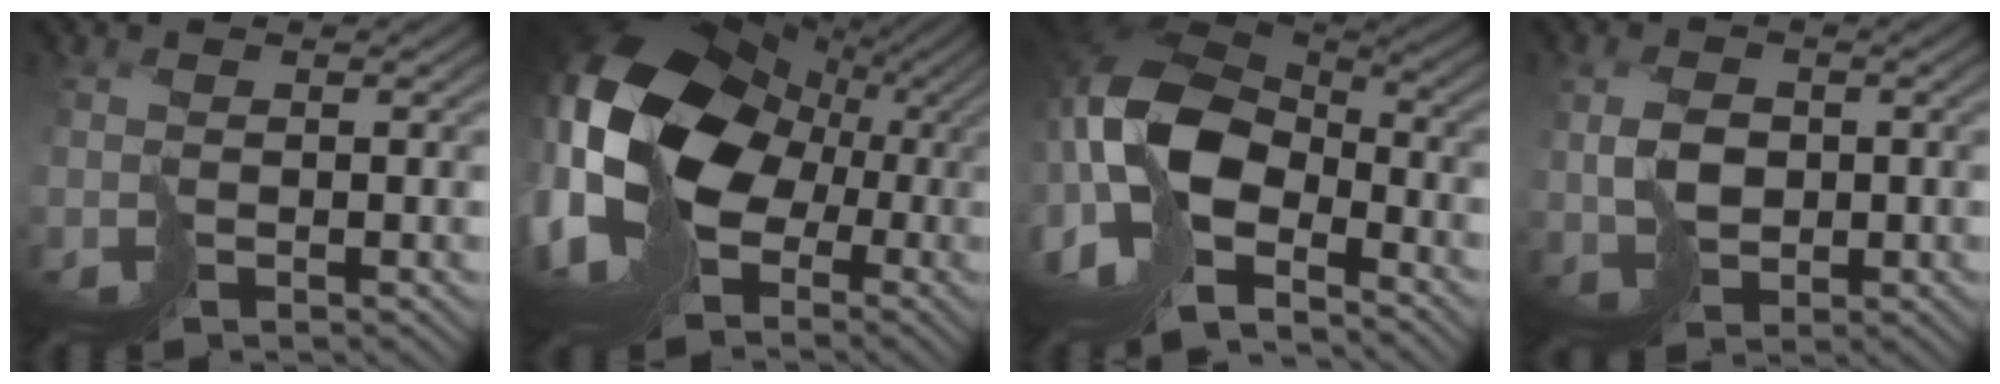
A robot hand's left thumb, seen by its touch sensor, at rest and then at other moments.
{"total": 19.8, "force": [0.7, 14.5, 13.5], "torque": [-0.319, -0.018, 0.029]}
{"total": 15.8, "force": [-4.1, 9.5, 12.0], "torque": [-0.293, -0.011, -0.082]}
{"total": 4.4, "force": [1.1, 3.1, 2.9], "torque": [-0.068, 0.004, 0.024]}